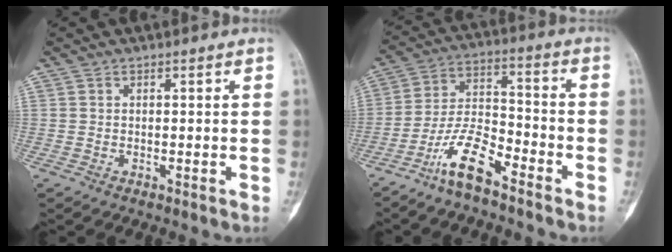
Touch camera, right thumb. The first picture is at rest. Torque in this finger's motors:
{"motor_torque": [0.10, 0.18, 0.45, -0.02, 0.06]}